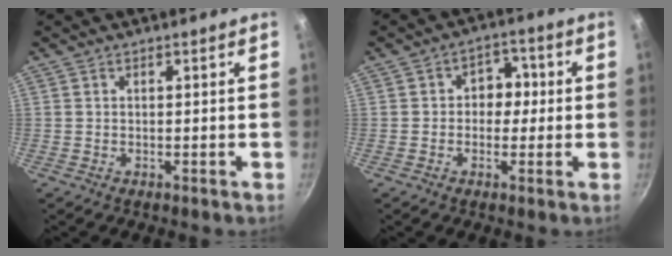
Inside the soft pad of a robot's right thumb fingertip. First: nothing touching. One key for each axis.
{"total": 5.8, "fx": 0.1, "fy": 4.8, "fz": 3.2, "tx": 0.008, "ty": 0.011, "tz": -0.008}